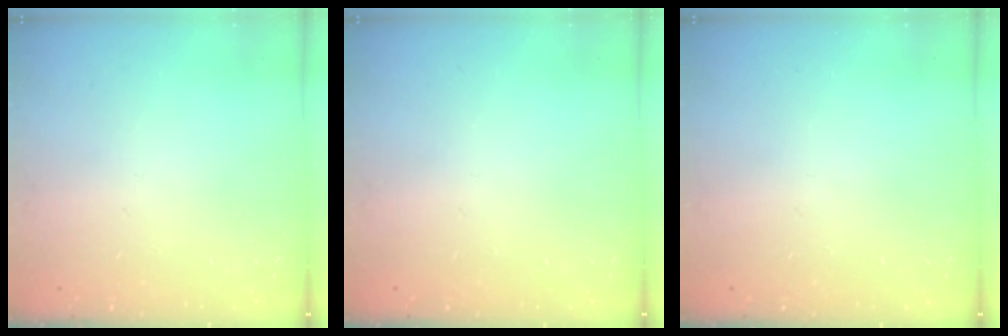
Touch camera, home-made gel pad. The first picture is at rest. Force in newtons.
{"total": 0.0}
{"total": 0.0}